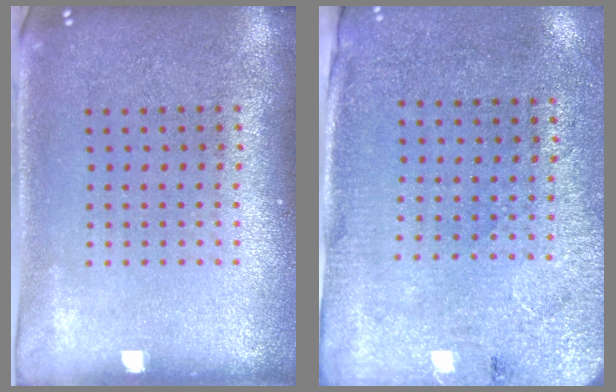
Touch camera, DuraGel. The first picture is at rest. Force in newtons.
{"total": 2.7, "press": 2.3, "slide": 1.5}